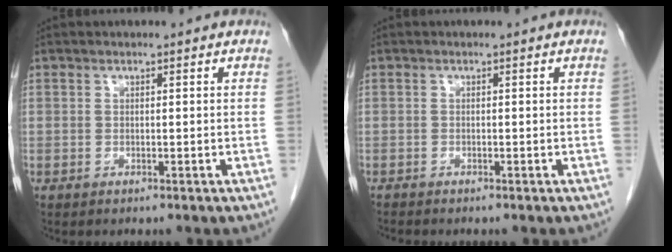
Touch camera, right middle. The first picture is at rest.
{"total": 0.8, "force": [-0.8, 0.0, 0.1], "torque": [-0.008, -0.002, -0.017]}